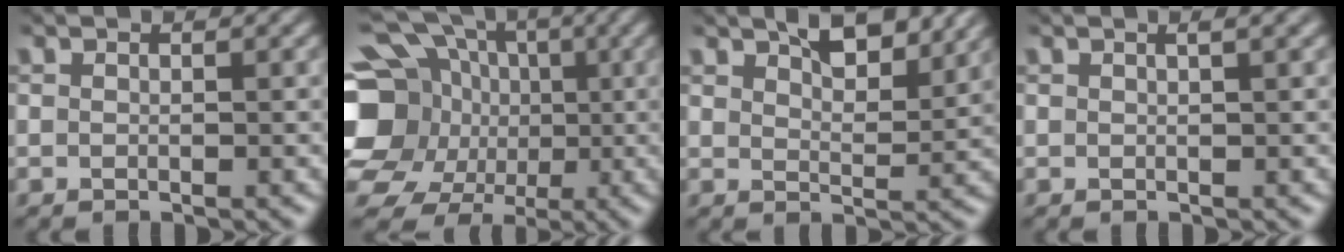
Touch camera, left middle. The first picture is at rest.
{"total": 17.2, "force": [-1.3, 15.5, 7.4], "torque": [-0.196, 0.004, -0.043]}
{"total": 5.0, "force": [3.6, 1.6, 3.1], "torque": [-0.041, 0.002, 0.049]}
{"total": 1.4, "force": [0.7, 0.2, 1.2], "torque": [-0.014, 0.004, 0.006]}